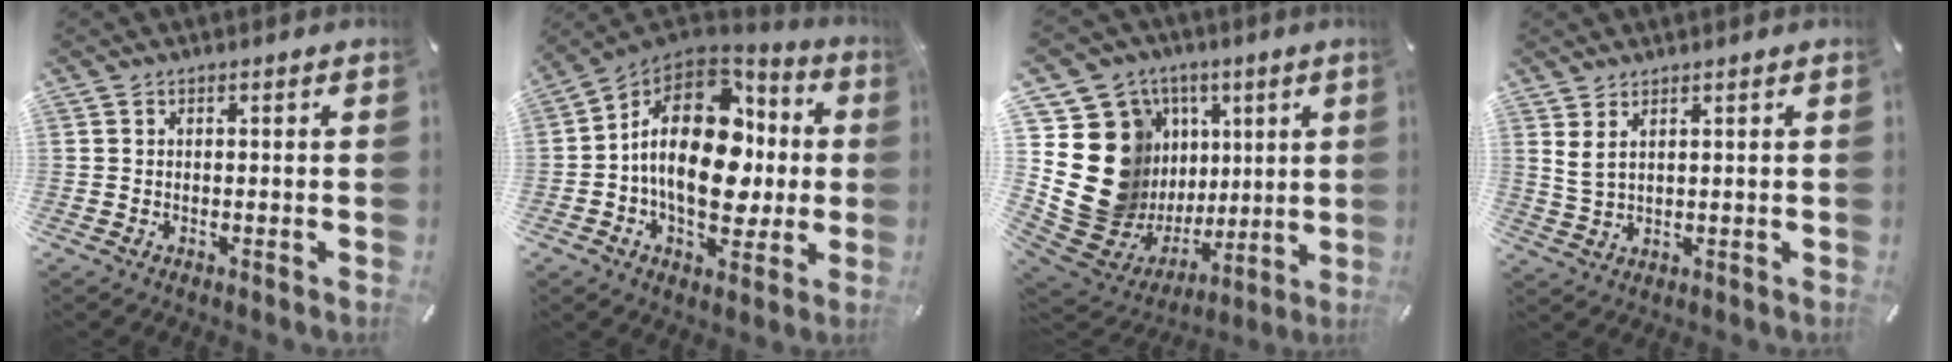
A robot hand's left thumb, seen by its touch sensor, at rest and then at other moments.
{"total": 22.5, "force": [1.2, 14.6, 17.1], "torque": [-0.298, -0.001, 0.023]}
{"total": 22.2, "force": [3.2, 19.7, 9.7], "torque": [-0.164, -0.057, 0.111]}
{"total": 3.3, "force": [2.1, 1.0, 2.4], "torque": [-0.059, -0.006, 0.037]}